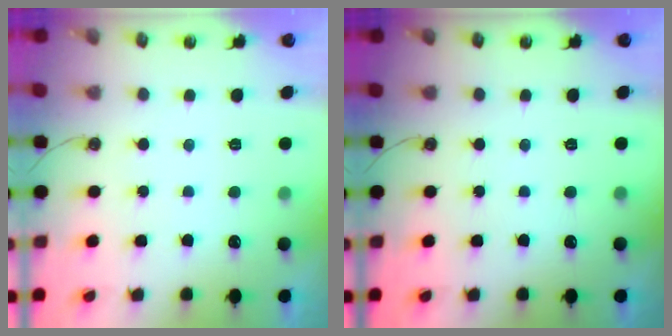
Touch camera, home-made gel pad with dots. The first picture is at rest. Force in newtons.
{"total": 0.0}